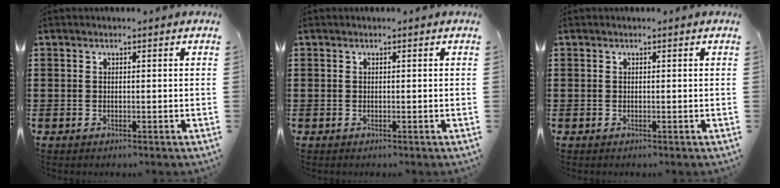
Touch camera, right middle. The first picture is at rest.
{"total": 0.0}
{"total": 0.0}